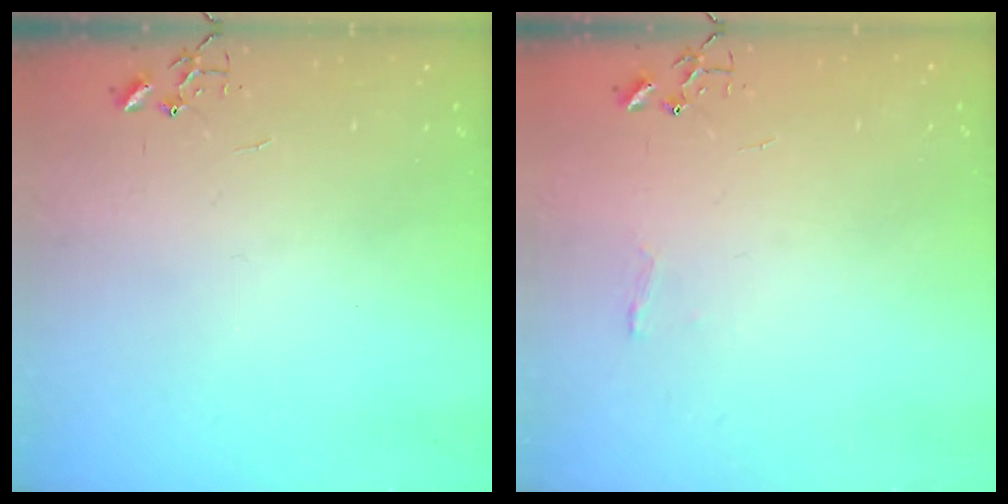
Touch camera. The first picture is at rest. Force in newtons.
{"total": 4.8, "press": 4.8, "slide": 0.6}